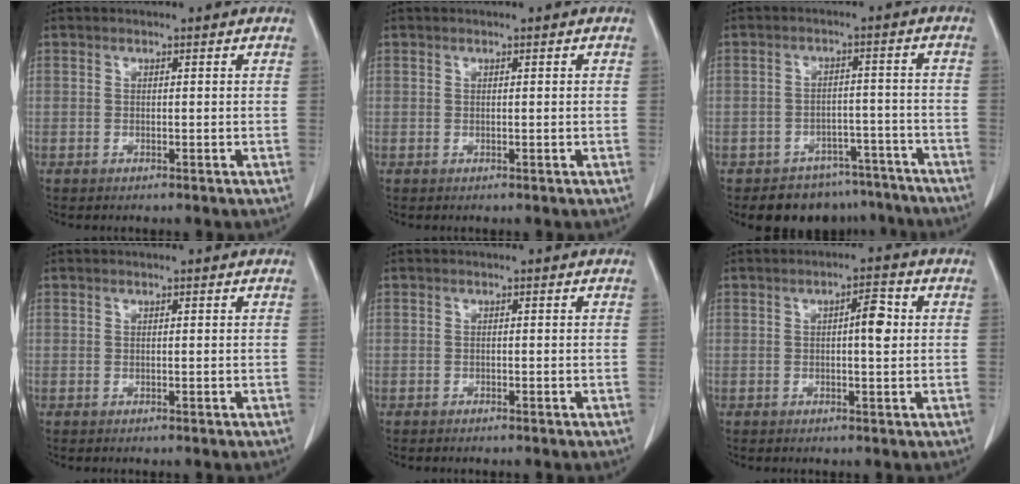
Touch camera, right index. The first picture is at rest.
{"total": 0.0}
{"total": 9.1, "force": [-7.4, 5.2, 0.5], "torque": [0.024, 0.035, -0.093]}
{"total": 0.0}
{"total": 0.0}
{"total": 3.8, "force": [0.5, 0.8, 3.7], "torque": [-0.056, 0.006, 0.005]}